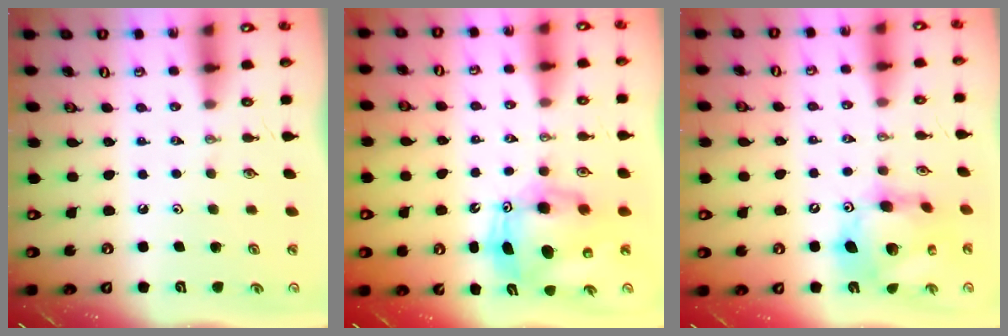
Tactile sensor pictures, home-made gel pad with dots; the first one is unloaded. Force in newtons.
{"total": 10.2, "press": 10.0, "slide": 2.0}
{"total": 16.1, "press": 16.0, "slide": 1.6}